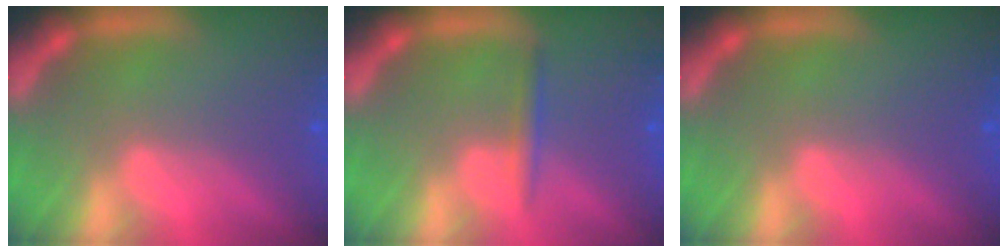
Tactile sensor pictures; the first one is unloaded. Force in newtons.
{"total": 1.4}
{"total": 0.0}